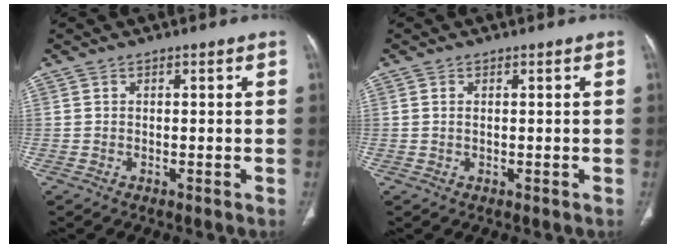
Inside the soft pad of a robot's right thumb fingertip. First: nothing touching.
{"total": 0.7, "force": [0.2, 0.3, 0.6], "torque": [-0.016, 0.003, 0.005]}